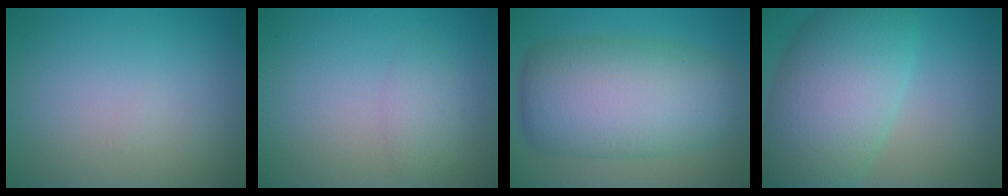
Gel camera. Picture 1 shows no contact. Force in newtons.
{"total": 1.5, "press": 1.5, "slide": 0.1}
{"total": 10.7, "press": 10.7, "slide": 0.4}
{"total": 10.5, "press": 10.5, "slide": 0.4}